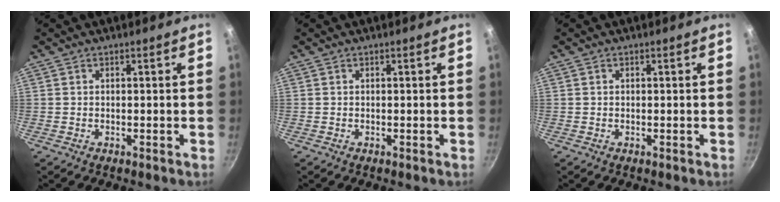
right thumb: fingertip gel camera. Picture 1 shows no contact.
{"total": 0.0}
{"total": 0.0}